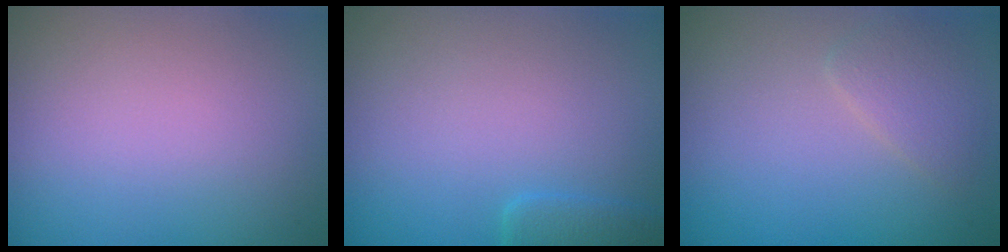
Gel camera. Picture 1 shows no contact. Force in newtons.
{"total": 1.6, "press": 1.6, "slide": 0.1}
{"total": 1.8, "press": 1.8, "slide": 0.1}